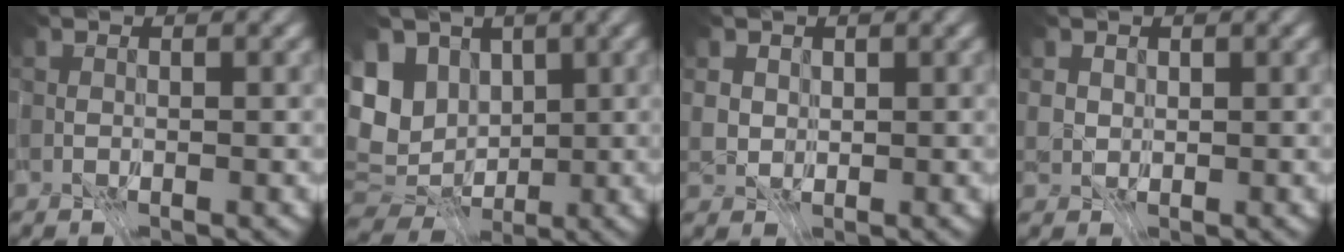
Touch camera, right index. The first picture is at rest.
{"total": 8.9, "force": [0.1, 6.4, 6.1], "torque": [-0.120, -0.003, 0.007]}
{"total": 2.6, "force": [1.8, 1.7, 0.8], "torque": [-0.014, -0.007, 0.028]}
{"total": 2.3, "force": [1.6, 1.5, 0.8], "torque": [-0.012, -0.005, 0.024]}